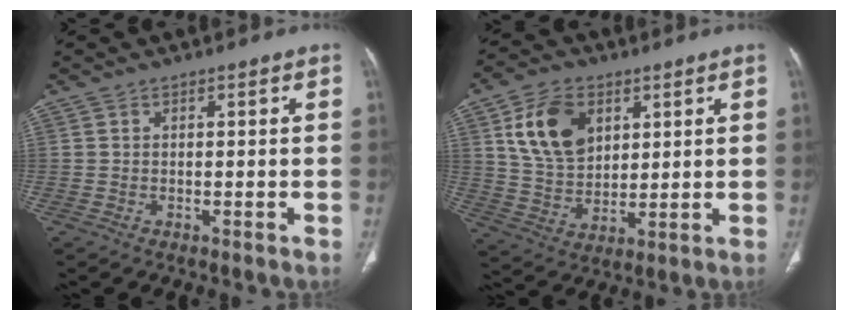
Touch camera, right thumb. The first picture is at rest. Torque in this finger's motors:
{"motor_torque": [-0.44, 0.60, 0.49, -0.33, 0.31]}